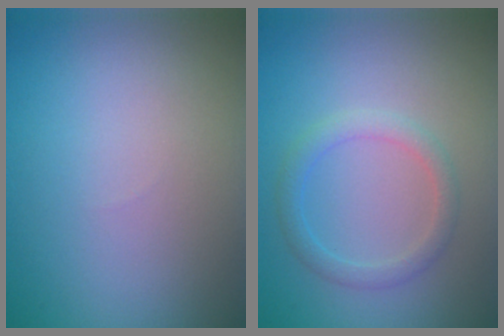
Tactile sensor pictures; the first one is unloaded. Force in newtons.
{"total": 2.0, "press": 2.0, "slide": 0.1}